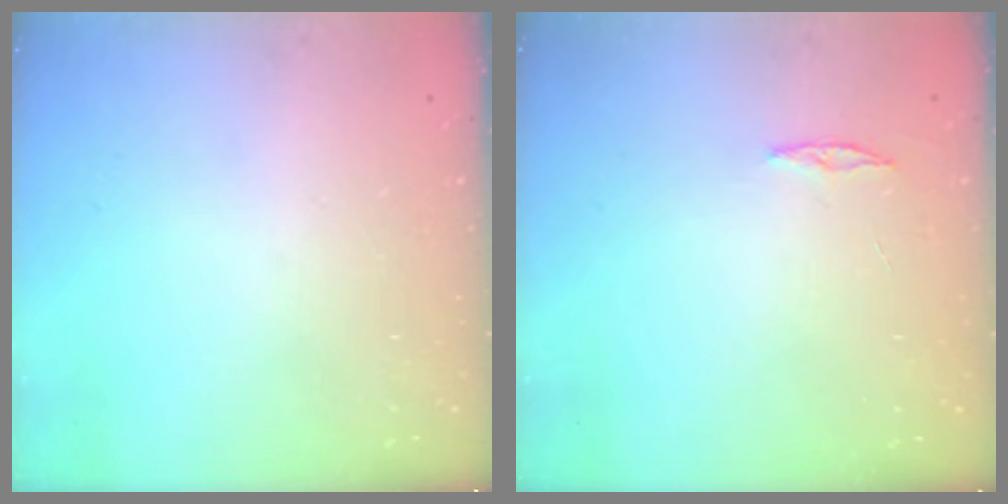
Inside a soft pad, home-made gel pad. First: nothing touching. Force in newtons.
{"total": 3.0, "press": 2.9, "slide": 0.3}